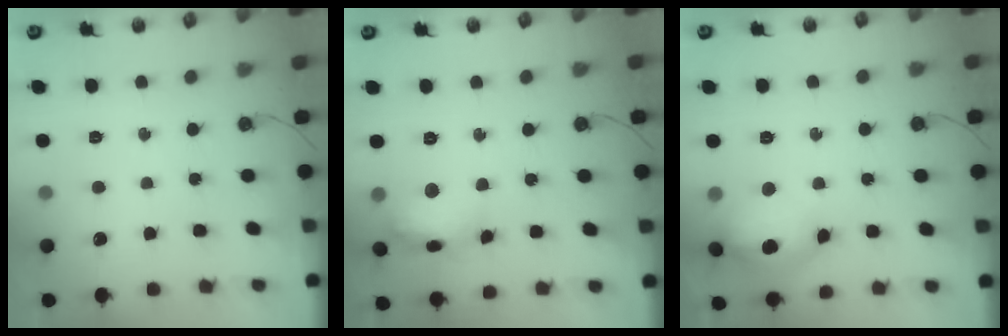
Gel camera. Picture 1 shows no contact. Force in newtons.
{"total": 14.5, "press": 14.5, "slide": 0.9}
{"total": 21.9, "press": 18.2, "slide": 12.1}